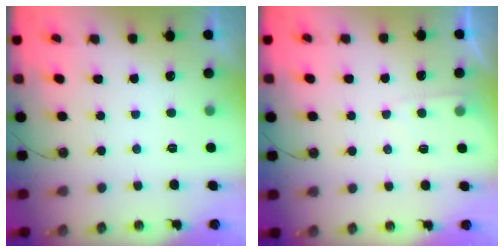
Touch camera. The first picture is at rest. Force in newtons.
{"total": 3.7, "press": 3.7, "slide": 0.5}